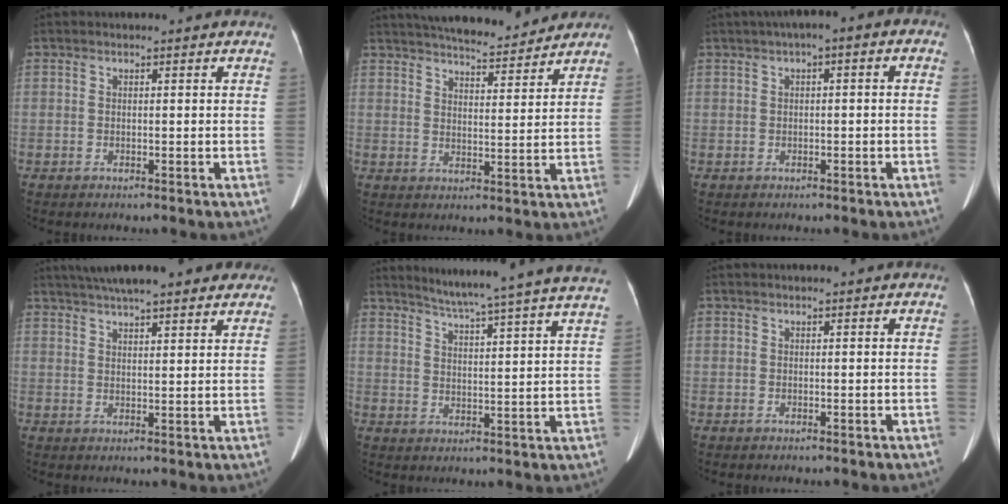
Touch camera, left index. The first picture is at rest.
{"total": 14.1, "force": [12.9, 2.2, 5.3], "torque": [-0.085, 0.010, 0.187]}
{"total": 4.1, "force": [0.9, 1.3, 3.7], "torque": [-0.056, 0.025, 0.004]}
{"total": 16.0, "force": [13.1, 3.2, 8.6], "torque": [-0.136, 0.043, 0.174]}
{"total": 20.7, "force": [18.5, -1.9, 9.1], "torque": [-0.146, -0.045, 0.234]}
{"total": 0.0}